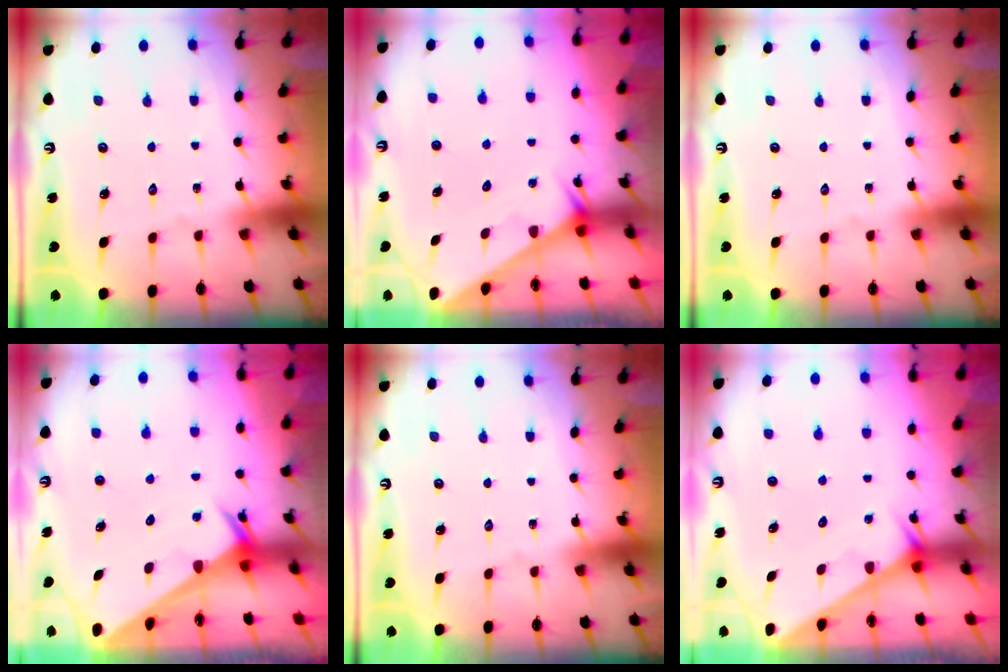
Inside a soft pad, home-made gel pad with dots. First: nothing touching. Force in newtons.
{"total": 1.8, "press": 1.8, "slide": 0.1}
{"total": 0.0}
{"total": 2.4, "press": 2.4, "slide": 0.0}
{"total": 0.0}
{"total": 1.8, "press": 1.8, "slide": 0.1}